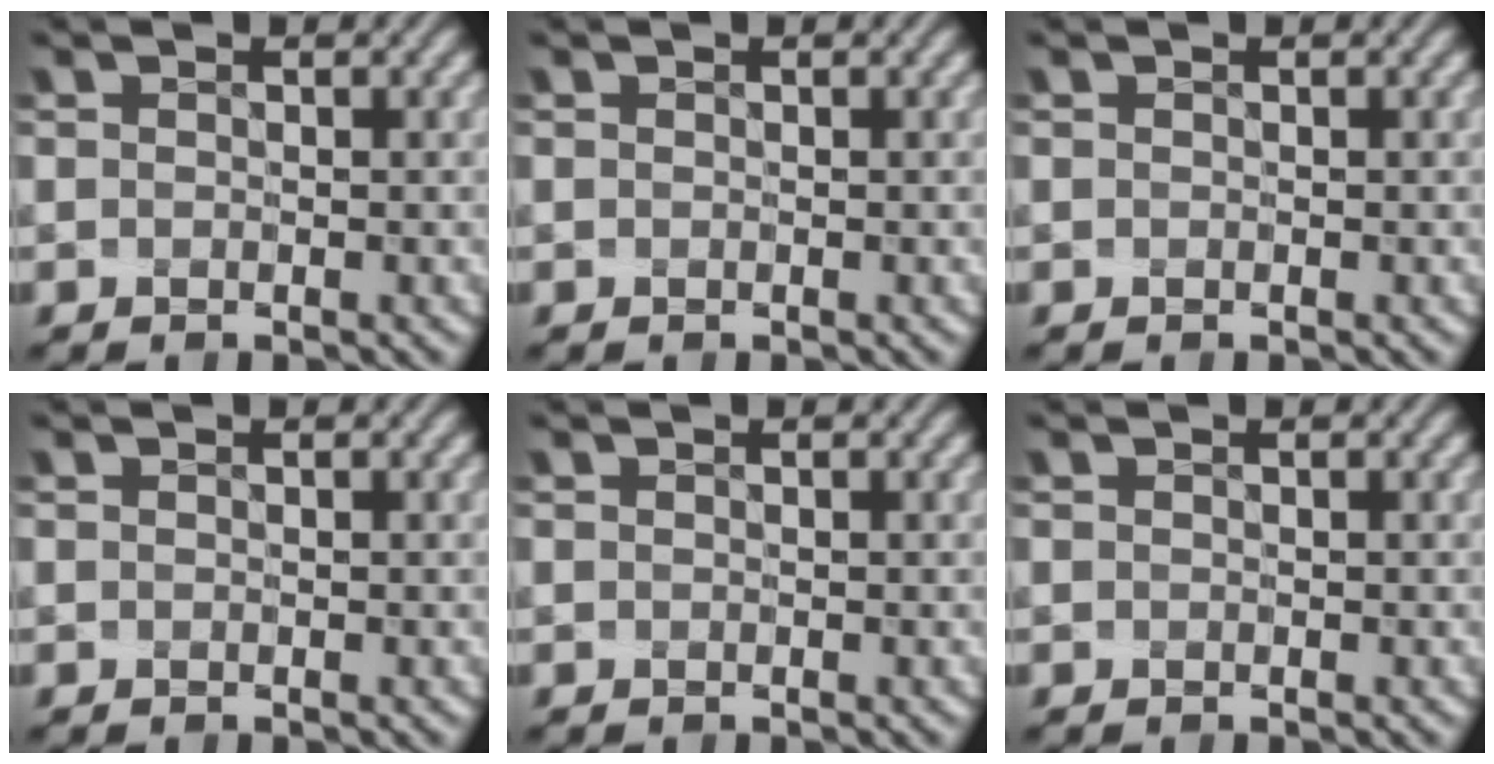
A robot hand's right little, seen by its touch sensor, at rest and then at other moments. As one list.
[{"total": 0.0}, {"total": 0.0}, {"total": 0.0}, {"total": 0.0}, {"total": 0.0}]